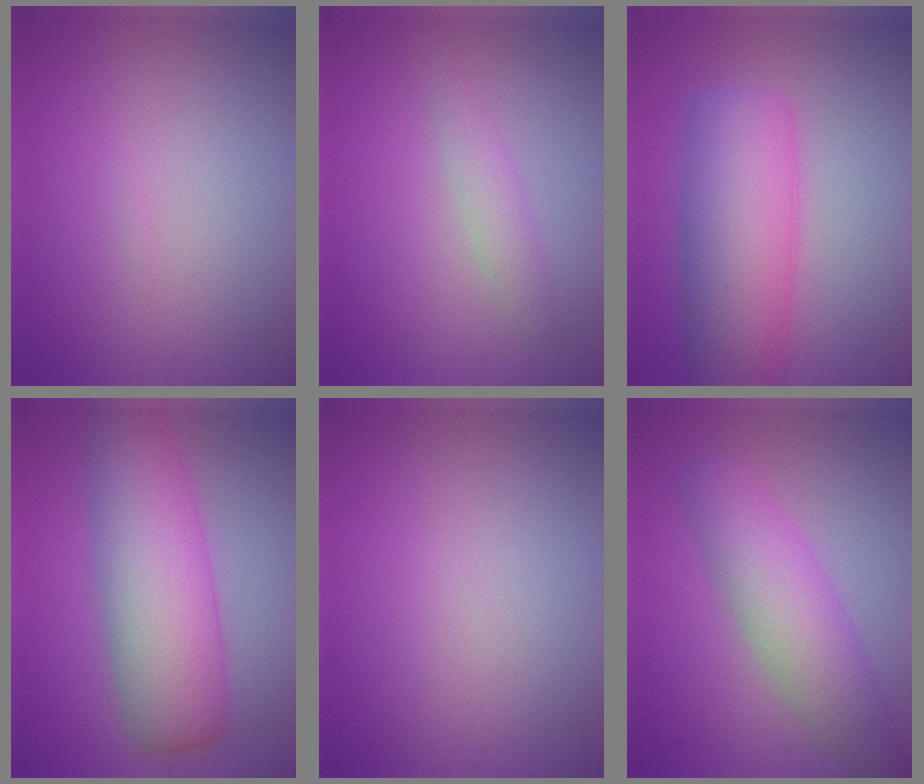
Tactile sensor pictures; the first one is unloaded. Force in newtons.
{"total": 1.7, "press": 1.7, "slide": 0.1}
{"total": 8.1, "press": 8.1, "slide": 0.2}
{"total": 8.5, "press": 8.5, "slide": 0.2}
{"total": 0.0}
{"total": 5.6, "press": 5.6, "slide": 0.3}